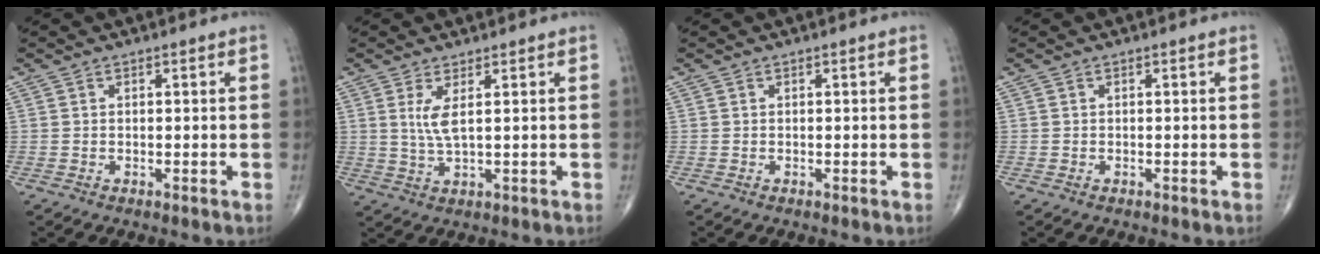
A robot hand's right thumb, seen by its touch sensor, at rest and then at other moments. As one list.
[{"total": 4.0, "force": [1.2, 0.9, 3.7], "torque": [-0.085, -0.015, 0.032]}, {"total": 0.0}, {"total": 0.0}]